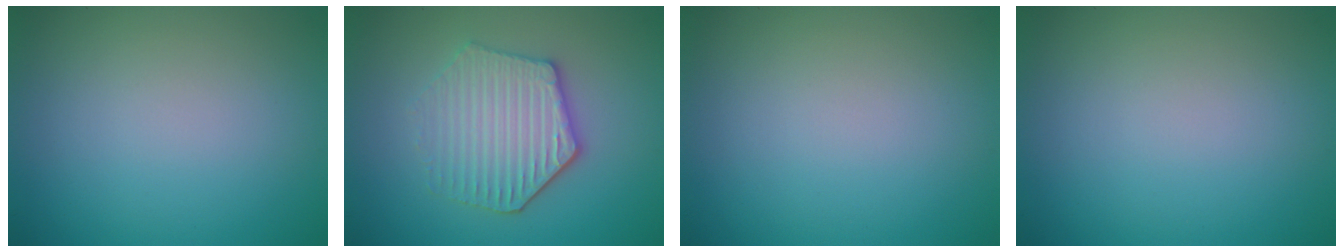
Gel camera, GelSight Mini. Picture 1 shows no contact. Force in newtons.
{"total": 4.4, "press": 4.1, "slide": 1.7}
{"total": 0.0}
{"total": 0.0}